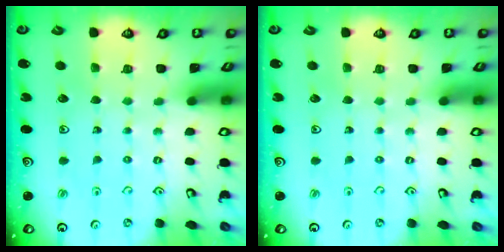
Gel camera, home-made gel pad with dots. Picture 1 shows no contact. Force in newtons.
{"total": 0.0}